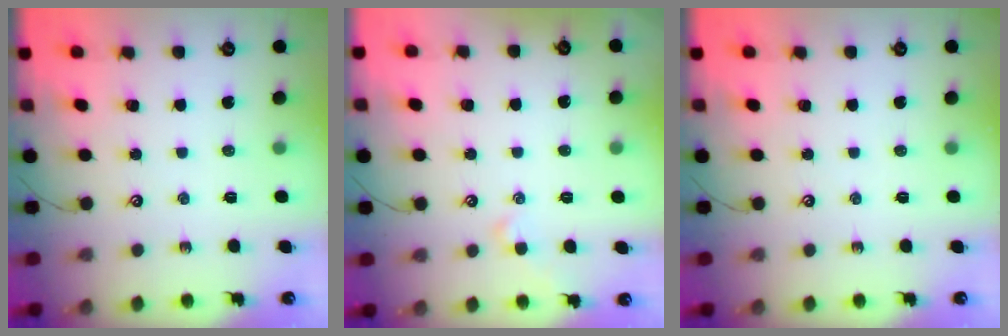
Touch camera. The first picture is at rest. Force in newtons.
{"total": 1.2, "press": 1.2, "slide": 0.4}
{"total": 0.0}